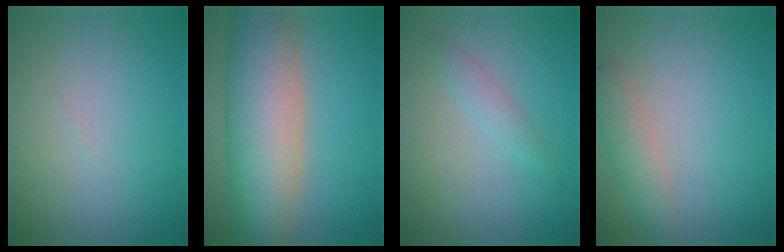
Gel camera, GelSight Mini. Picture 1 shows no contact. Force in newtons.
{"total": 11.0, "press": 10.9, "slide": 0.8}
{"total": 1.5, "press": 1.5, "slide": 0.1}
{"total": 2.6, "press": 2.6, "slide": 0.1}